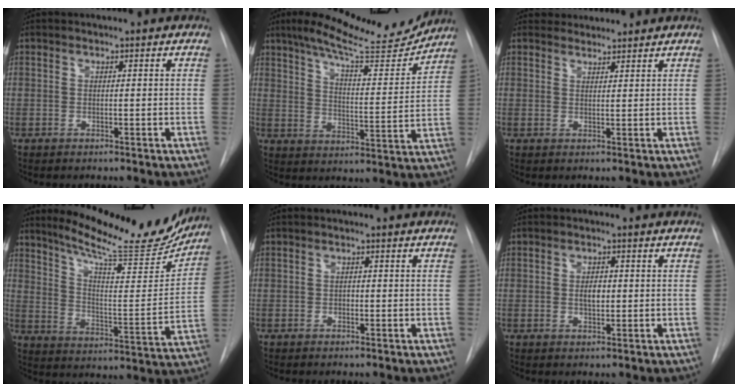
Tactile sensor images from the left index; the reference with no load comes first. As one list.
[{"total": 15.9, "force": [14.2, 2.2, 6.8], "torque": [-0.106, -0.023, 0.203]}, {"total": 3.7, "force": [3.7, 0.7, -0.3], "torque": [0.002, 0.019, 0.057]}, {"total": 20.6, "force": [18.5, 2.5, 8.7], "torque": [-0.132, -0.051, 0.260]}, {"total": 0.5, "force": [0.0, 0.4, 0.3], "torque": [-0.005, 0.001, -0.002]}, {"total": 2.4, "force": [0.2, 1.2, 2.0], "torque": [-0.037, 0.000, 0.004]}]